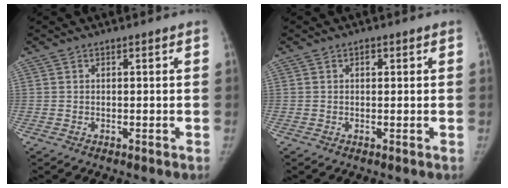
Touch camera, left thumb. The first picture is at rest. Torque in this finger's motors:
{"motor_torque": [0.31, 0.17, 0.16, -0.41, 0.05]}